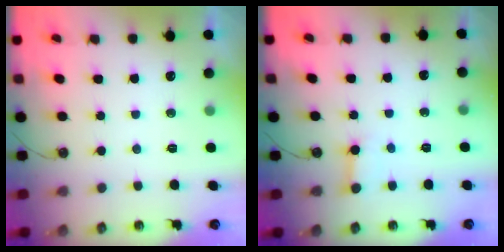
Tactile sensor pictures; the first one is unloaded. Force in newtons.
{"total": 3.1, "press": 3.1, "slide": 0.5}